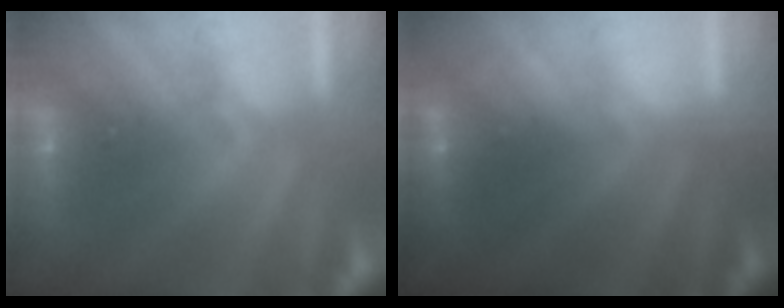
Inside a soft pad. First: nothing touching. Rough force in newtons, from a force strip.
{"total": 1.5}